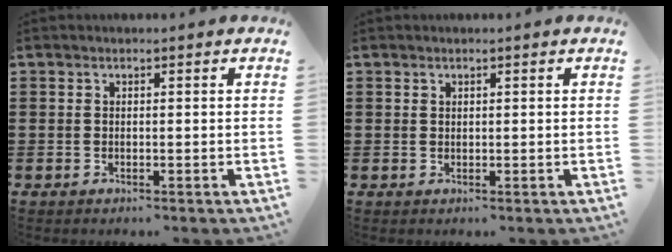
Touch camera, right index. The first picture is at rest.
{"total": 0.5, "force": [0.3, 0.4, 0.1], "torque": [-0.003, 0.001, 0.007]}